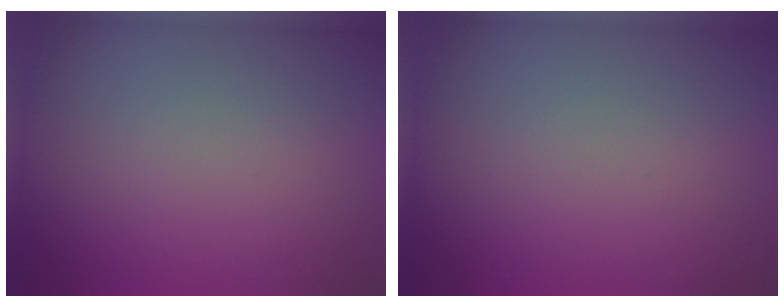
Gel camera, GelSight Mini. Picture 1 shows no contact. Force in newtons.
{"total": 0.0}